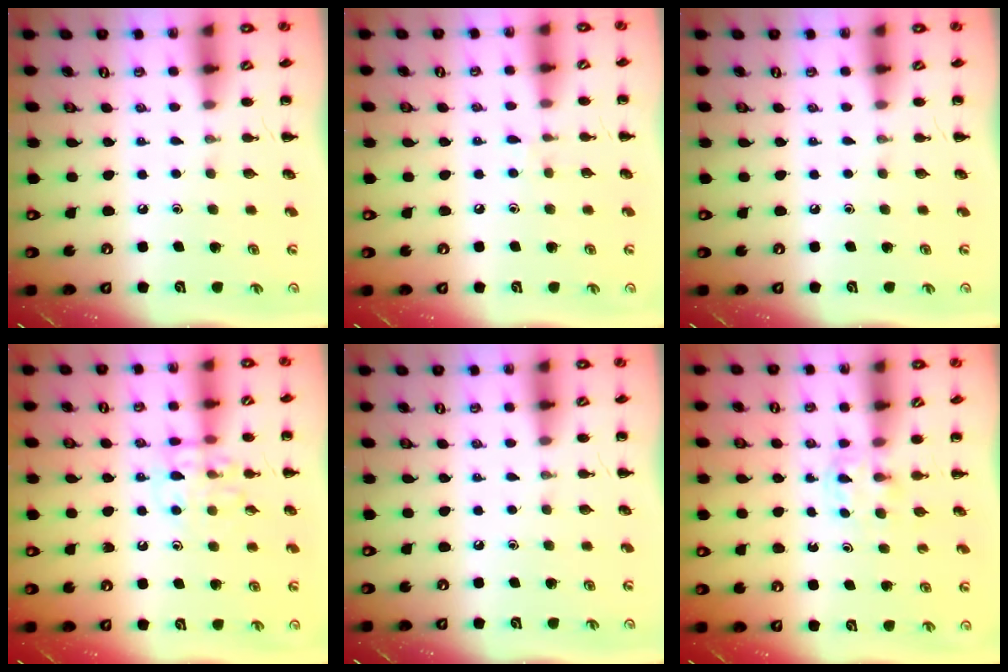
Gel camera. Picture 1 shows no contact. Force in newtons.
{"total": 3.9, "press": 3.6, "slide": 1.5}
{"total": 0.0}
{"total": 11.1, "press": 11.0, "slide": 1.2}
{"total": 0.0}
{"total": 2.7, "press": 2.5, "slide": 1.0}